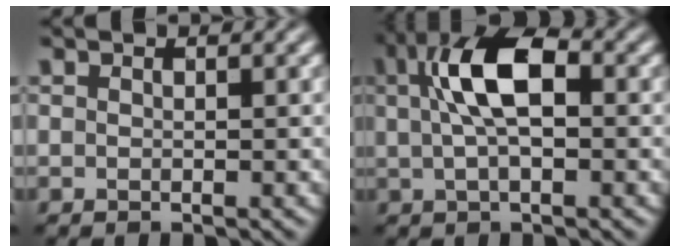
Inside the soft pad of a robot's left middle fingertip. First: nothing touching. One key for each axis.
{"total": 6.7, "fx": 1.2, "fy": 2.9, "fz": 5.9, "tx": -0.116, "ty": 0.017, "tz": 0.017}